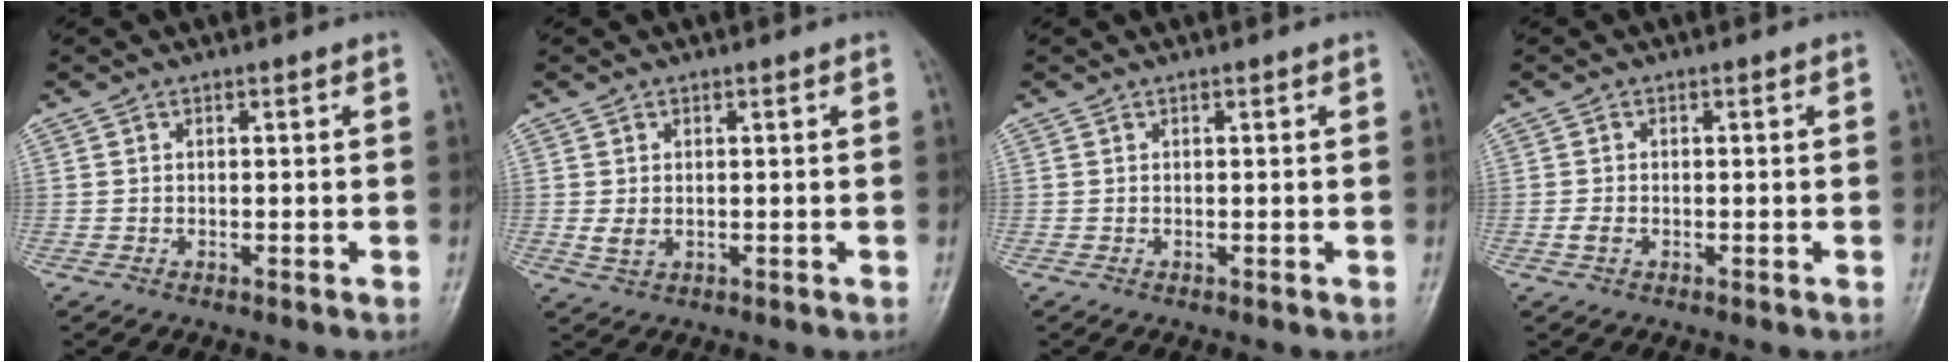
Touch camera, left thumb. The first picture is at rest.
{"total": 2.5, "force": [0.0, 1.6, 1.8], "torque": [-0.037, -0.004, 0.003]}
{"total": 0.0}
{"total": 1.9, "force": [-0.7, 1.2, 1.2], "torque": [-0.028, 0.003, -0.015]}